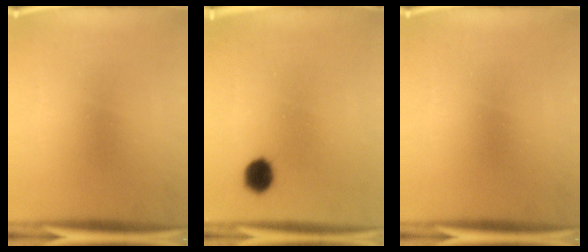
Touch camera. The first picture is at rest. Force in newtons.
{"total": 4.7}
{"total": 0.0}